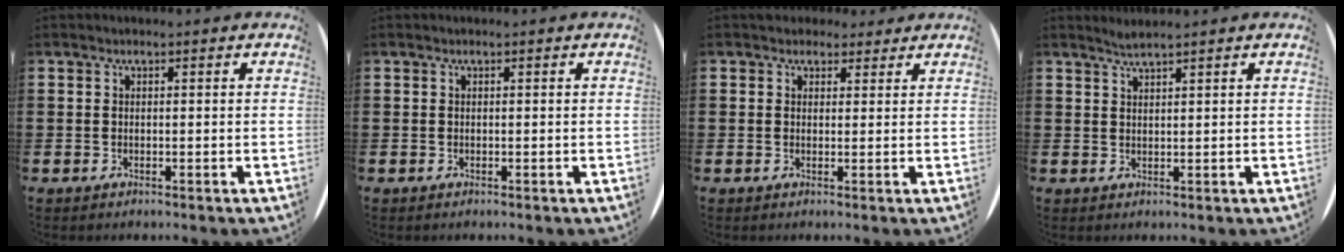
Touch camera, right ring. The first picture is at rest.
{"total": 0.0}
{"total": 2.1, "force": [1.7, 1.2, -0.2], "torque": [0.003, 0.003, 0.031]}
{"total": 1.3, "force": [1.2, -0.4, 0.0], "torque": [0.000, -0.003, 0.025]}